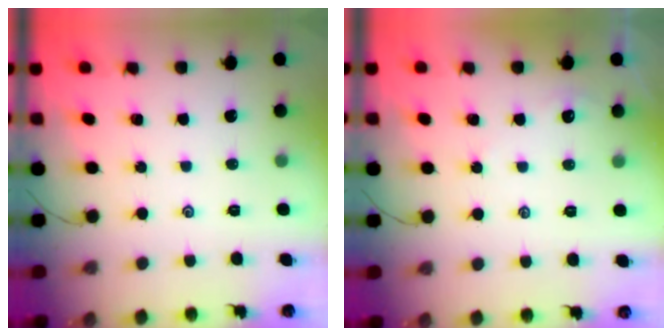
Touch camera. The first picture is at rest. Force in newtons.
{"total": 1.4, "press": 1.4, "slide": 0.2}